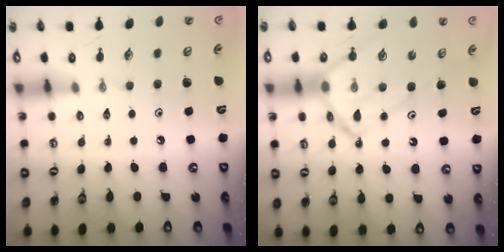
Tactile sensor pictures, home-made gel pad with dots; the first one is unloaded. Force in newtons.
{"total": 15.6, "press": 15.6, "slide": 1.5}